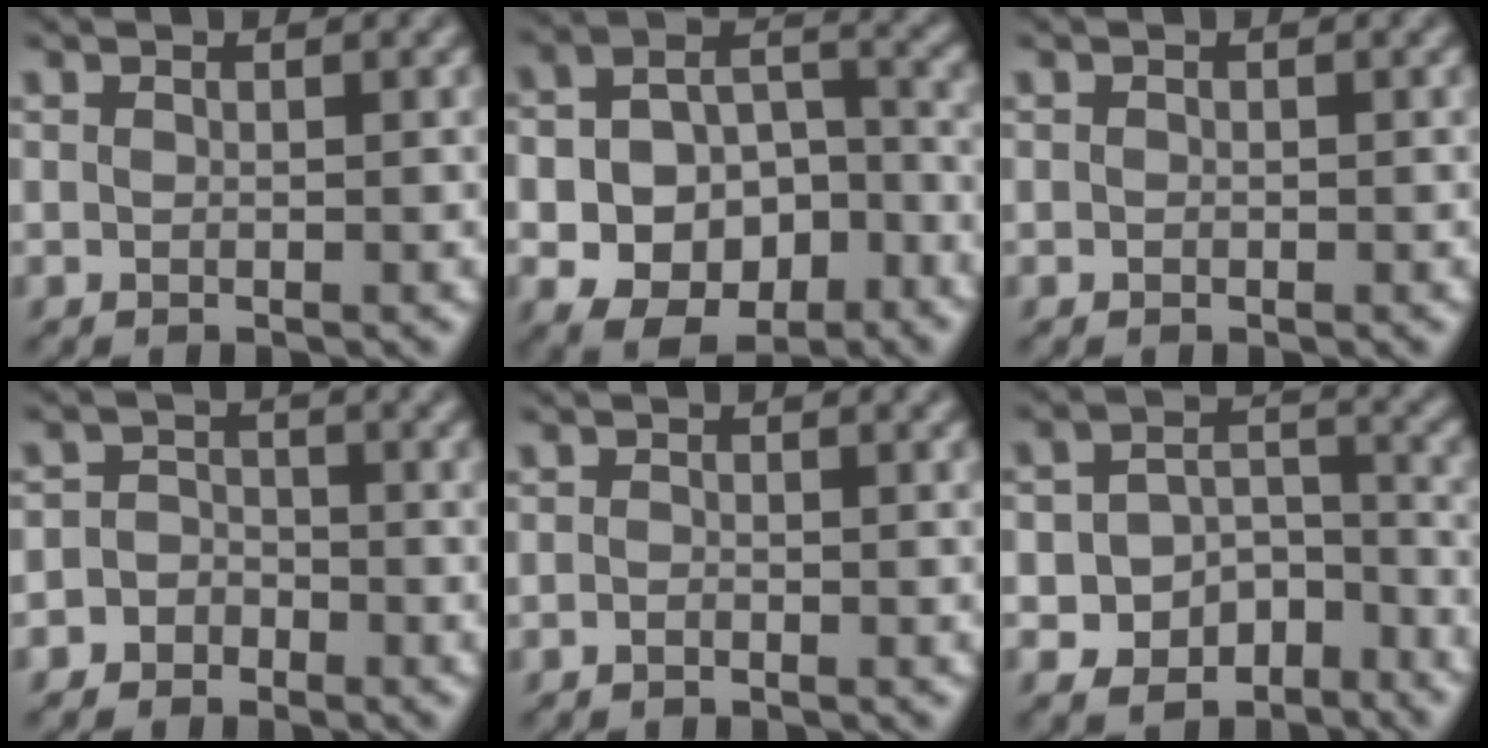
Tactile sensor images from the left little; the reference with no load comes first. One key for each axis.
{"total": 11.6, "fx": -5.0, "fy": 8.3, "fz": 6.5, "tx": -0.101, "ty": -0.023, "tz": -0.081}
{"total": 0.0}
{"total": 3.9, "fx": -2.3, "fy": 3.2, "fz": -0.1, "tx": 0.039, "ty": 0.004, "tz": -0.058}
{"total": 0.5, "fx": -0.5, "fy": 0.2, "fz": 0.1, "tx": -0.003, "ty": 0.000, "tz": -0.009}
{"total": 6.9, "fx": -4.2, "fy": 4.8, "fz": 2.6, "tx": -0.020, "ty": 0.006, "tz": -0.077}